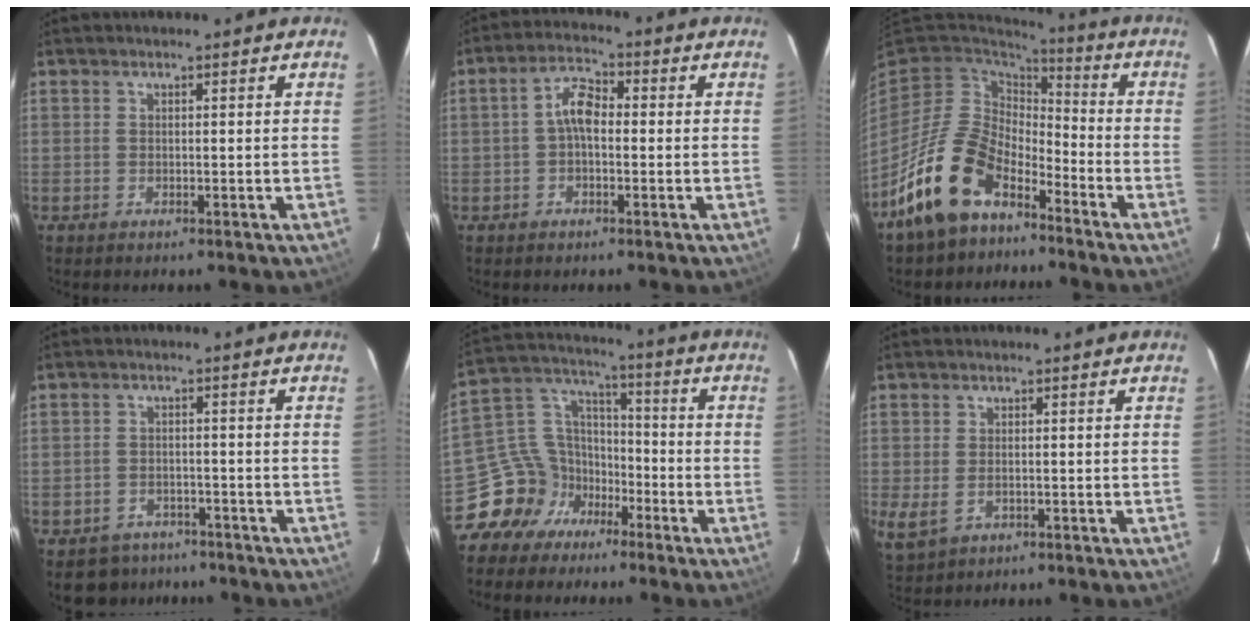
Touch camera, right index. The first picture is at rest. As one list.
[{"total": 4.8, "force": [-0.4, 2.6, 4.0], "torque": [-0.078, 0.018, -0.010]}, {"total": 15.6, "force": [-9.9, 8.8, 8.3], "torque": [-0.181, 0.002, -0.174]}, {"total": 6.3, "force": [-5.0, 3.8, 0.6], "torque": [-0.030, 0.019, -0.069]}, {"total": 11.3, "force": [-7.2, 8.3, 2.5], "torque": [-0.060, 0.056, -0.129]}, {"total": 4.4, "force": [-1.2, 2.9, 3.2], "torque": [-0.065, -0.012, -0.013]}]